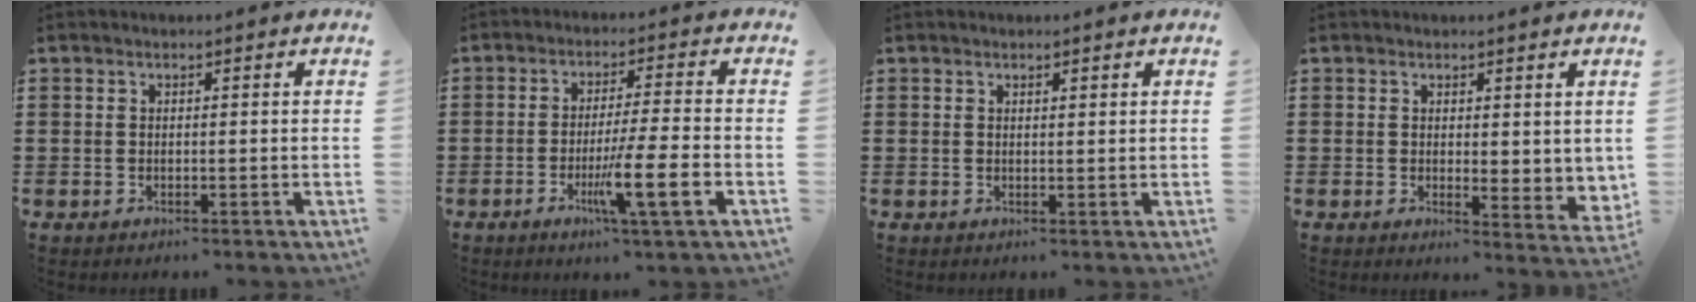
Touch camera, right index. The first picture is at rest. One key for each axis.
{"total": 9.0, "fx": -3.3, "fy": 0.1, "fz": 8.4, "tx": -0.148, "ty": -0.015, "tz": -0.058}
{"total": 0.7, "fx": 0.6, "fy": 0.3, "fz": 0.4, "tx": -0.008, "ty": 0.002, "tz": 0.010}
{"total": 2.4, "fx": 1.9, "fy": 1.2, "fz": 0.9, "tx": -0.016, "ty": -0.003, "tz": 0.034}